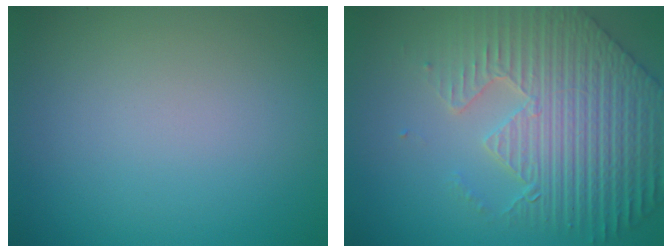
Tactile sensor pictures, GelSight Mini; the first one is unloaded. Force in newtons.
{"total": 7.3, "press": 6.0, "slide": 4.1}